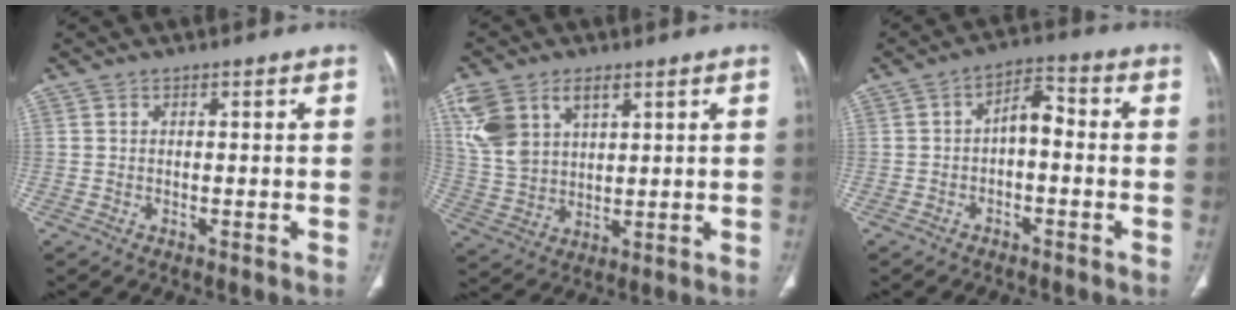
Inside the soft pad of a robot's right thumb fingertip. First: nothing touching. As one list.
[{"total": 12.0, "force": [5.6, 7.3, 7.7], "torque": [-0.155, -0.006, 0.120]}, {"total": 5.4, "force": [-0.9, 3.0, 4.5], "torque": [-0.061, 0.032, -0.024]}]